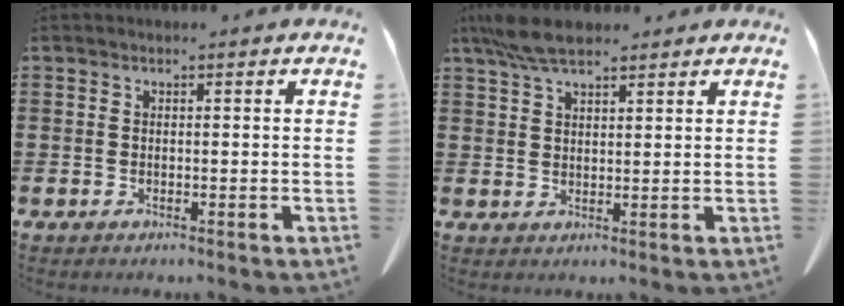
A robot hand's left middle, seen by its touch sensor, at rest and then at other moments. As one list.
[{"total": 6.1, "force": [4.7, 1.7, 3.5], "torque": [-0.080, -0.002, 0.088]}]